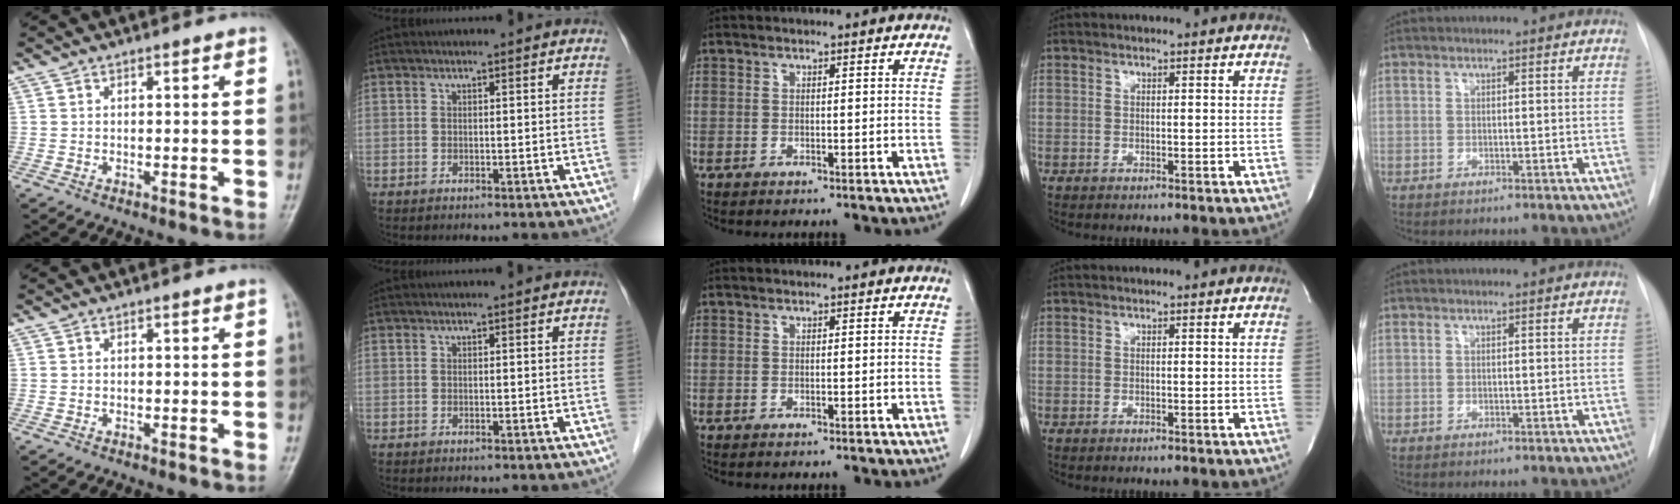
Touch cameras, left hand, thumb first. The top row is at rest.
{}